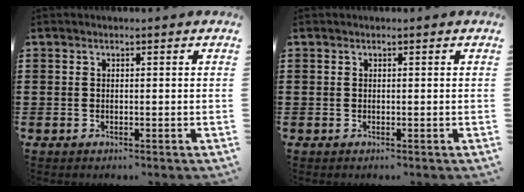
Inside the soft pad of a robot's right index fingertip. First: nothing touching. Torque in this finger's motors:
{"motor_torque": [0.00, 0.00, 0.00, 0.00]}